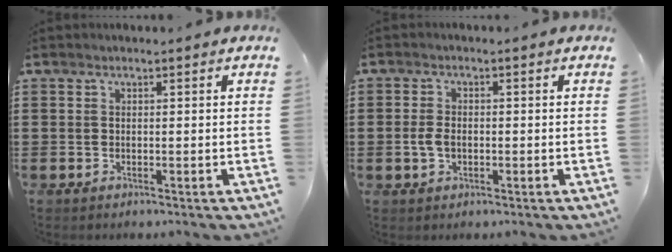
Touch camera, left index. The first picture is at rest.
{"total": 2.7, "force": [-0.5, 1.7, 2.0], "torque": [-0.056, -0.003, -0.015]}